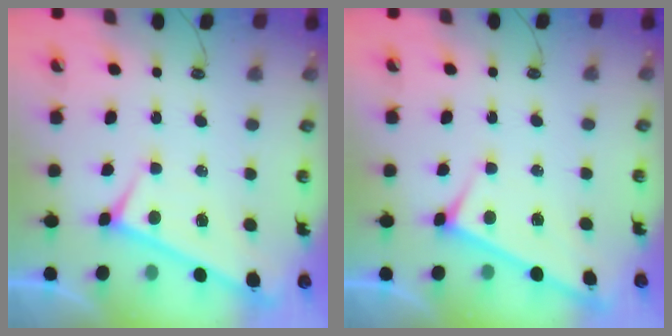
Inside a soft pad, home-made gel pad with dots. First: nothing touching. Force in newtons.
{"total": 2.9, "press": 2.9, "slide": 0.3}